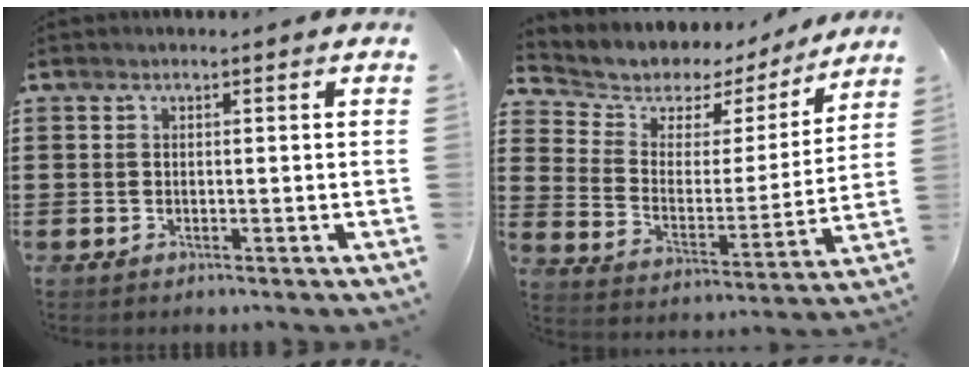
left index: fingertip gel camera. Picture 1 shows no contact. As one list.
[{"total": 5.1, "force": [4.0, 3.0, 0.6], "torque": [-0.039, -0.035, 0.061]}]